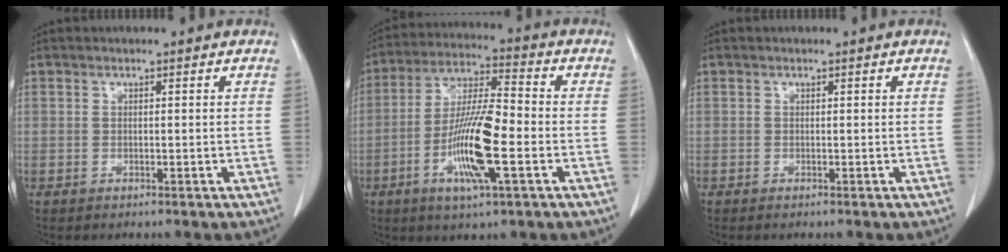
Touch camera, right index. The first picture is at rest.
{"total": 12.9, "force": [-3.9, 1.5, 12.2], "torque": [-0.239, -0.007, -0.075]}
{"total": 0.0}